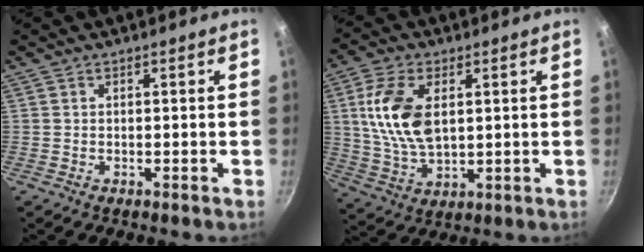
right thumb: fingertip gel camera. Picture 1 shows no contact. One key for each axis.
{"total": 13.0, "fx": 2.7, "fy": 7.2, "fz": 10.4, "tx": -0.196, "ty": -0.014, "tz": 0.057}